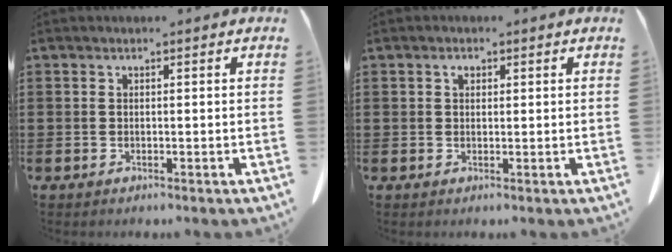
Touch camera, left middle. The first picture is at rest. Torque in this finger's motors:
{"motor_torque": [0.23, 0.09, 0.01, 0.01]}